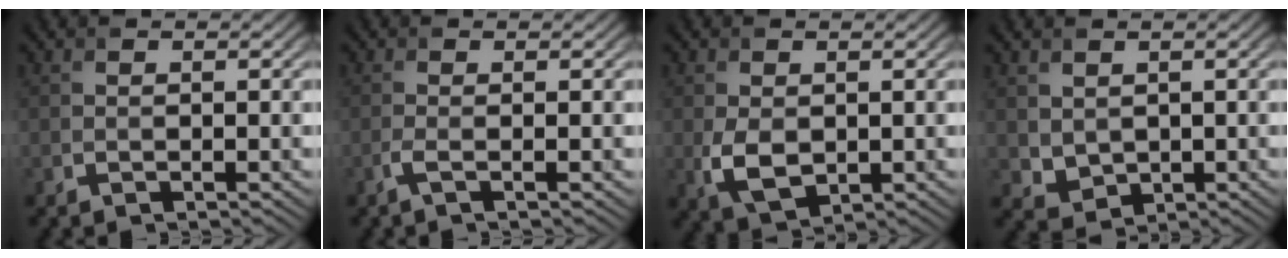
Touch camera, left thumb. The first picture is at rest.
{"total": 1.4, "force": [-0.5, 0.1, 1.2], "torque": [-0.029, 0.001, -0.016]}
{"total": 4.2, "force": [-0.3, 2.8, 3.1], "torque": [-0.076, -0.011, 0.002]}
{"total": 2.7, "force": [1.2, 2.2, 1.2], "torque": [-0.037, -0.009, 0.029]}